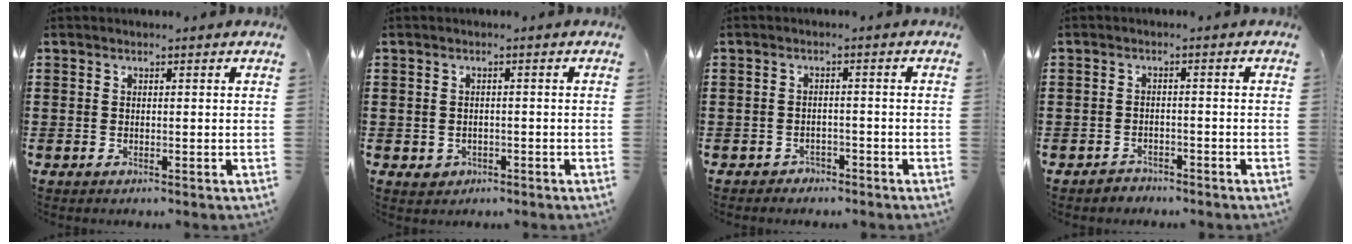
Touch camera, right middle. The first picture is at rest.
{"total": 1.2, "force": [-0.4, 1.1, 0.4], "torque": [-0.012, 0.004, -0.011]}
{"total": 1.7, "force": [-1.6, 0.7, -0.1], "torque": [-0.005, 0.003, -0.037]}
{"total": 1.9, "force": [-1.8, 0.6, -0.2], "torque": [-0.003, 0.003, -0.043]}